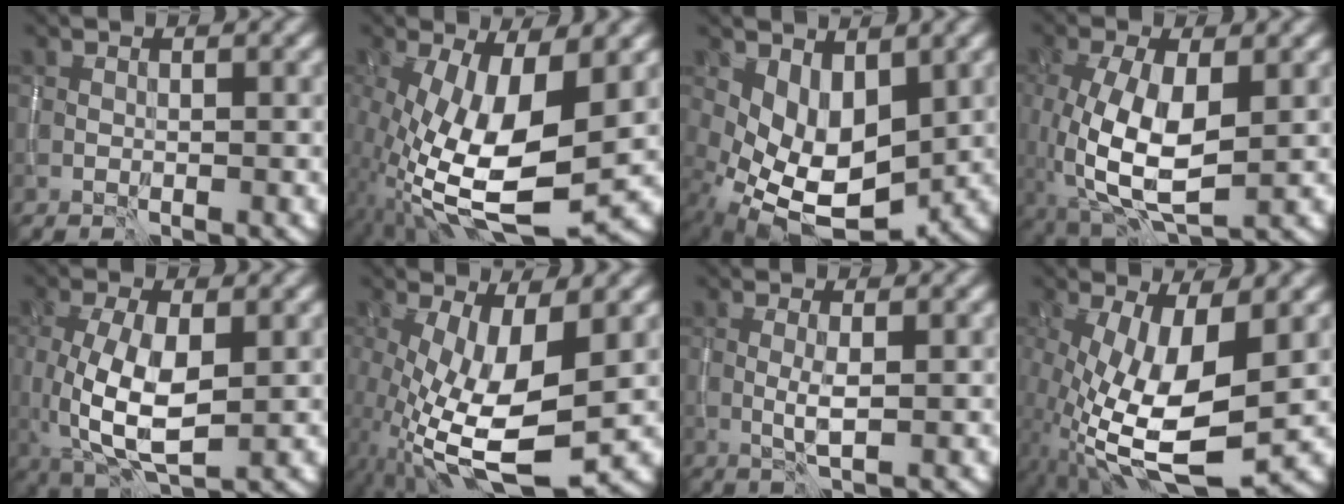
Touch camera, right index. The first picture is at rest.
{"total": 12.7, "force": [-2.6, 4.6, 11.5], "torque": [-0.226, -0.012, -0.044]}
{"total": 6.9, "force": [0.1, 4.2, 5.4], "torque": [-0.102, -0.015, 0.011]}
{"total": 8.2, "force": [-0.7, 3.8, 7.3], "torque": [-0.160, -0.009, -0.007]}
{"total": 7.4, "force": [-0.3, 3.2, 6.6], "torque": [-0.141, -0.008, -0.001]}
{"total": 10.4, "force": [-2.1, 3.6, 9.5], "torque": [-0.196, -0.016, -0.035]}
{"total": 1.5, "force": [-0.1, 0.1, 1.5], "torque": [-0.032, 0.000, -0.001]}
{"total": 11.1, "force": [-2.2, 3.9, 10.1], "torque": [-0.205, -0.016, -0.038]}